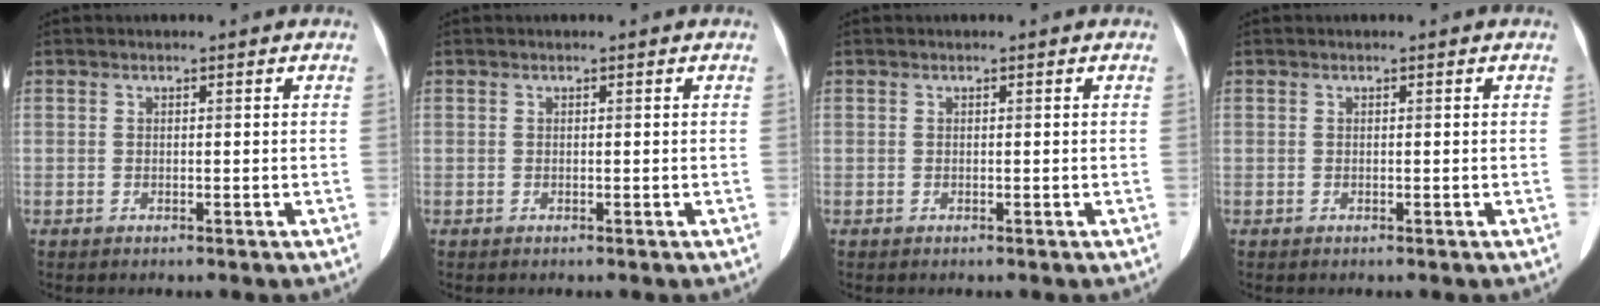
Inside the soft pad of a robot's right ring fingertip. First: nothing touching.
{"total": 0.0}
{"total": 0.0}
{"total": 0.0}